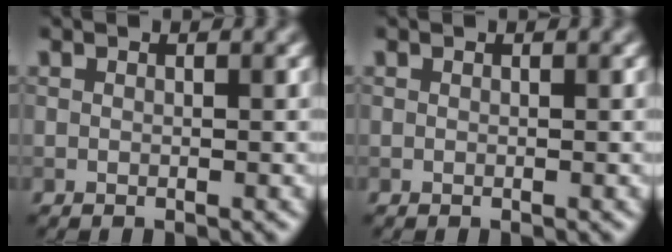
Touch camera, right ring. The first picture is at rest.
{"total": 0.0}